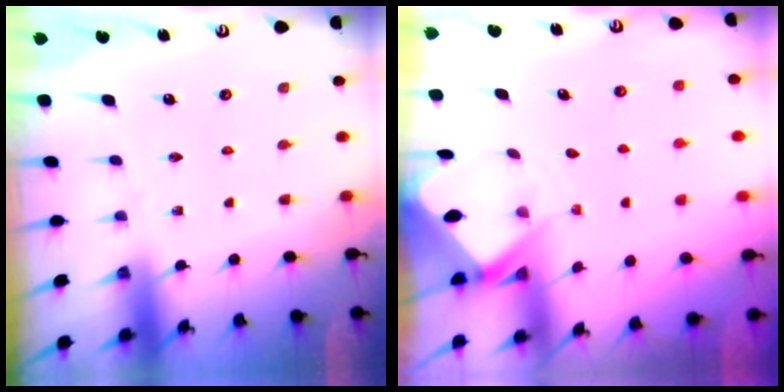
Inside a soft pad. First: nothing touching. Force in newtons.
{"total": 2.4, "press": 2.4, "slide": 0.1}